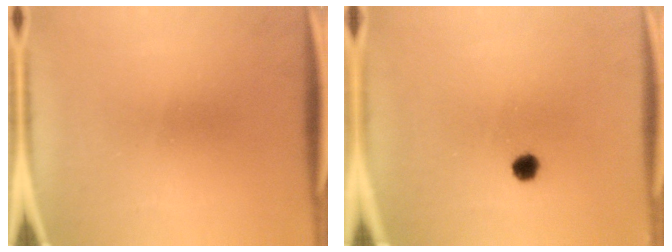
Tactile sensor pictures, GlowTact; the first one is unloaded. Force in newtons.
{"total": 1.8}